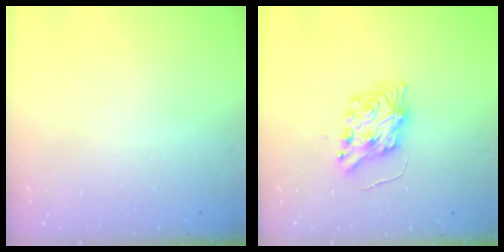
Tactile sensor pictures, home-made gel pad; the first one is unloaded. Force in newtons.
{"total": 8.7, "press": 8.6, "slide": 0.4}